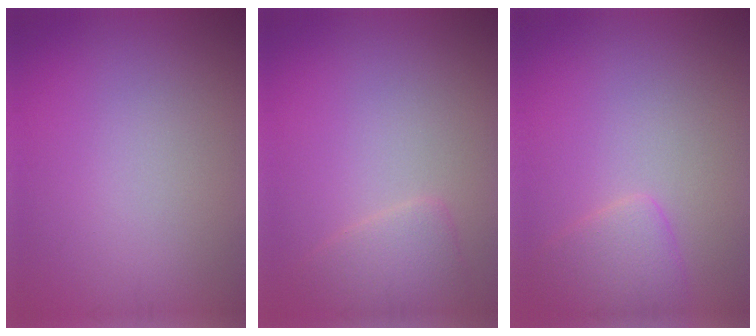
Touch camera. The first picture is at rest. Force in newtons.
{"total": 2.2, "press": 2.2, "slide": 0.1}
{"total": 2.3, "press": 2.3, "slide": 0.2}